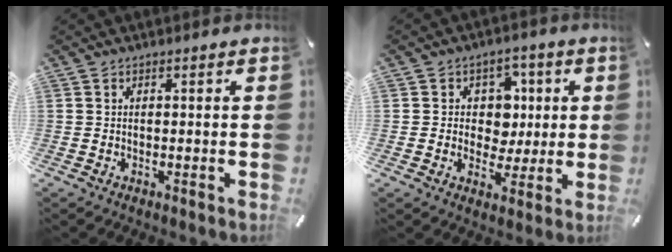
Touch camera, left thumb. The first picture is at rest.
{"total": 7.7, "force": [0.9, 7.3, 2.5], "torque": [-0.032, 0.001, 0.017]}